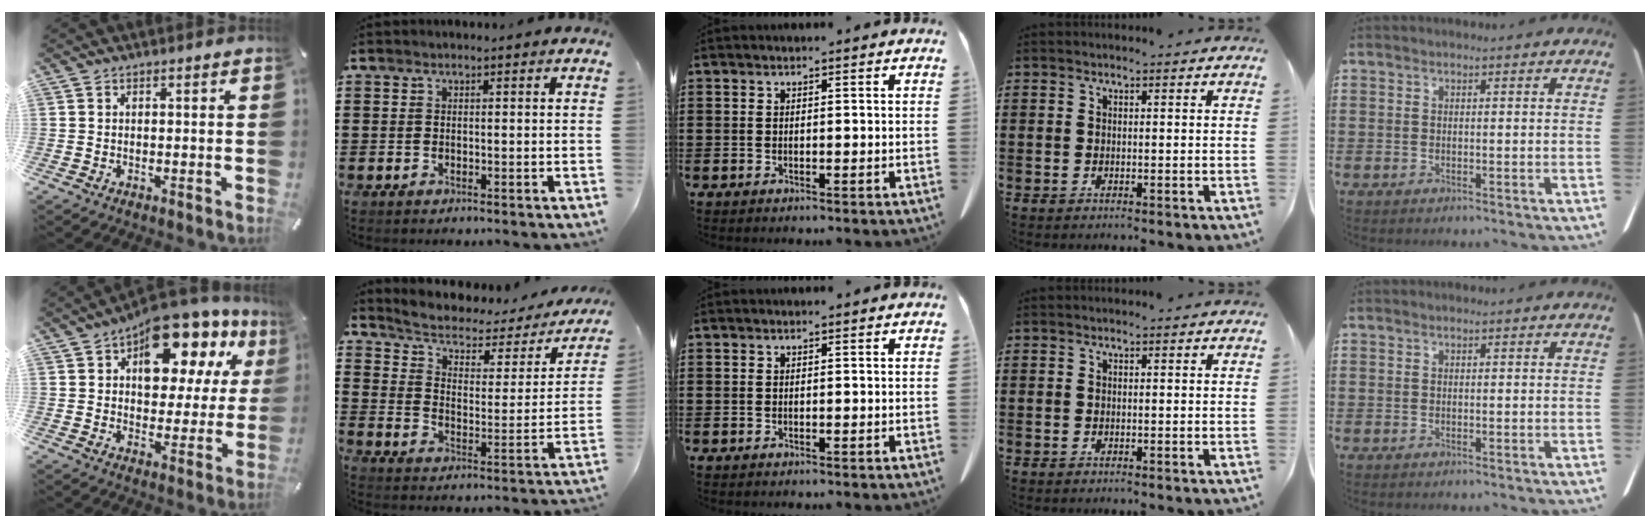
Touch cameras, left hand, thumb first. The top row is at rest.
{"thumb": {"total": 16.3, "force": [10.1, 9.0, 9.1], "torque": [-0.127, -0.066, 0.178]}, "index": {"total": 3.7, "force": [2.5, 2.1, 1.7], "torque": [-0.053, -0.017, 0.034]}}